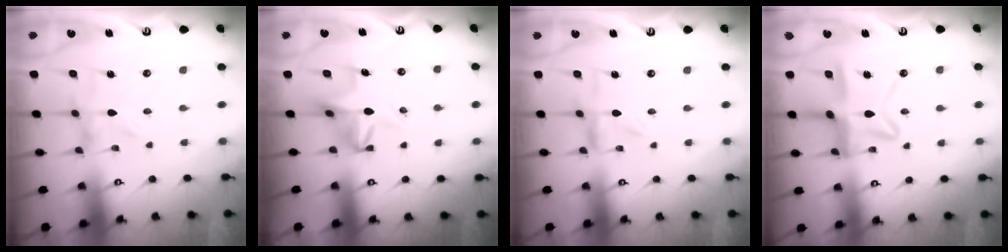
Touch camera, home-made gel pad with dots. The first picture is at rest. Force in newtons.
{"total": 7.7, "press": 7.7, "slide": 1.1}
{"total": 1.8, "press": 1.8, "slide": 0.3}
{"total": 11.5, "press": 11.5, "slide": 0.6}